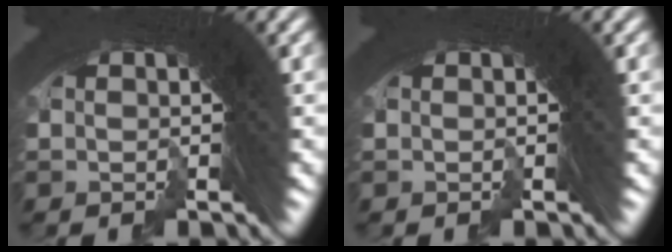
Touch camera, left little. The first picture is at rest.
{"total": 0.0}